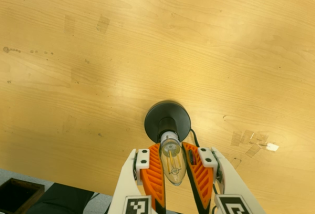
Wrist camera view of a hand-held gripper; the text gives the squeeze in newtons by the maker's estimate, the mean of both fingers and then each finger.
{"total": 17.5, "left": 17.1, "right": 18.0}